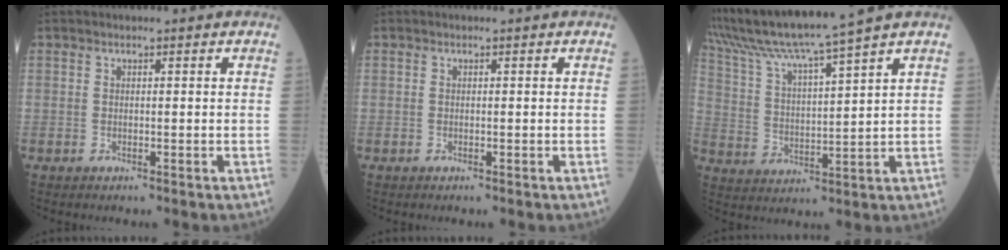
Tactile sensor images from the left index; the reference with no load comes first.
{"total": 0.0}
{"total": 12.3, "force": [10.6, -2.7, 5.8], "torque": [-0.112, -0.001, 0.196]}